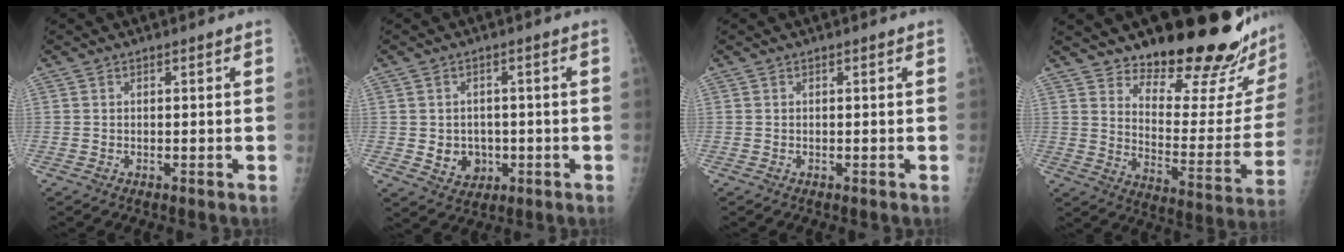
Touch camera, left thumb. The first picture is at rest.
{"total": 5.6, "force": [-0.8, 4.9, 2.5], "torque": [-0.012, 0.005, -0.002]}
{"total": 0.0}
{"total": 23.3, "force": [19.4, 5.4, 11.7], "torque": [-0.124, -0.166, 0.263]}